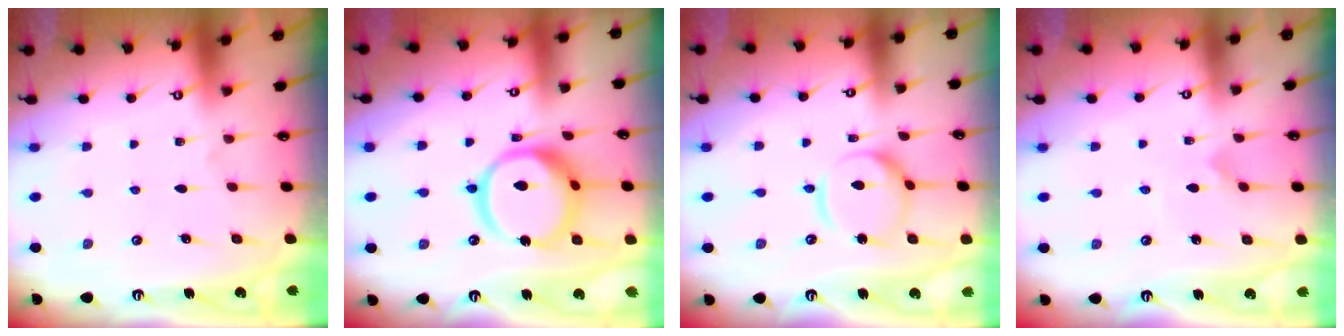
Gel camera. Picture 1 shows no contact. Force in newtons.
{"total": 17.3, "press": 17.2, "slide": 1.8}
{"total": 11.3, "press": 11.3, "slide": 1.1}
{"total": 2.7, "press": 2.7, "slide": 0.3}